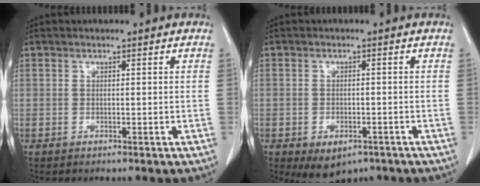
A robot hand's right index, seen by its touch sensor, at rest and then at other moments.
{"total": 5.6, "force": [-3.4, 3.3, 2.8], "torque": [-0.039, -0.003, -0.040]}